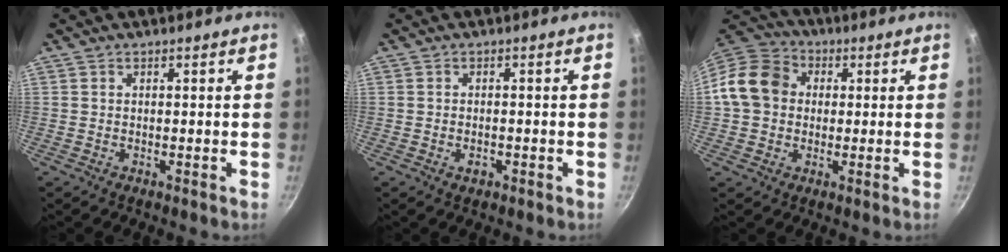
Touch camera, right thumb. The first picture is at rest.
{"total": 1.9, "force": [-0.8, 1.2, 1.3], "torque": [-0.019, 0.004, -0.013]}
{"total": 12.0, "force": [0.9, 10.2, 6.4], "torque": [-0.091, 0.027, -0.003]}